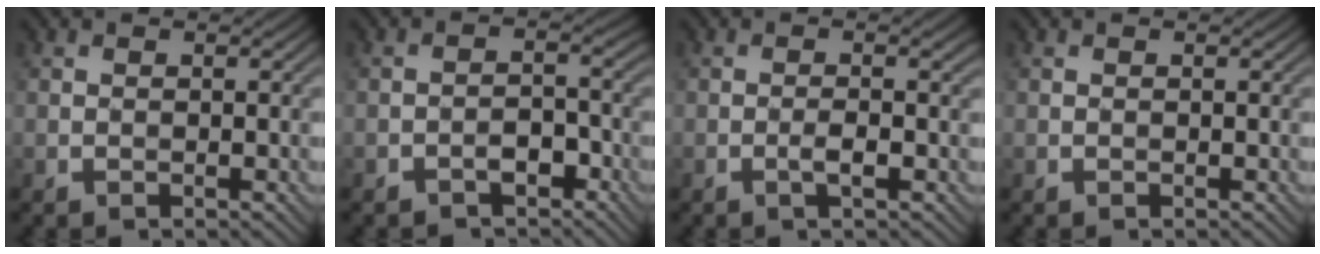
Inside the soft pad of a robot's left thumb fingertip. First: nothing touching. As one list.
[{"total": 2.4, "force": [-1.9, 1.2, 0.9], "torque": [-0.012, 0.012, -0.030]}, {"total": 2.0, "force": [-0.7, 0.0, 1.8], "torque": [-0.036, 0.006, -0.014]}, {"total": 0.0}]